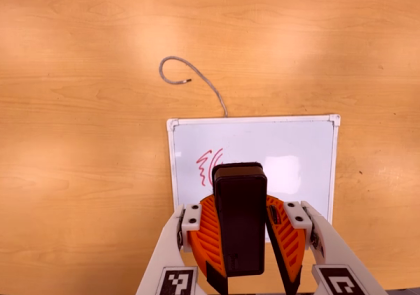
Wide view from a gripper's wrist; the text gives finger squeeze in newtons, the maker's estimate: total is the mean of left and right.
{"total": 10.5, "left": 10.4, "right": 10.7}